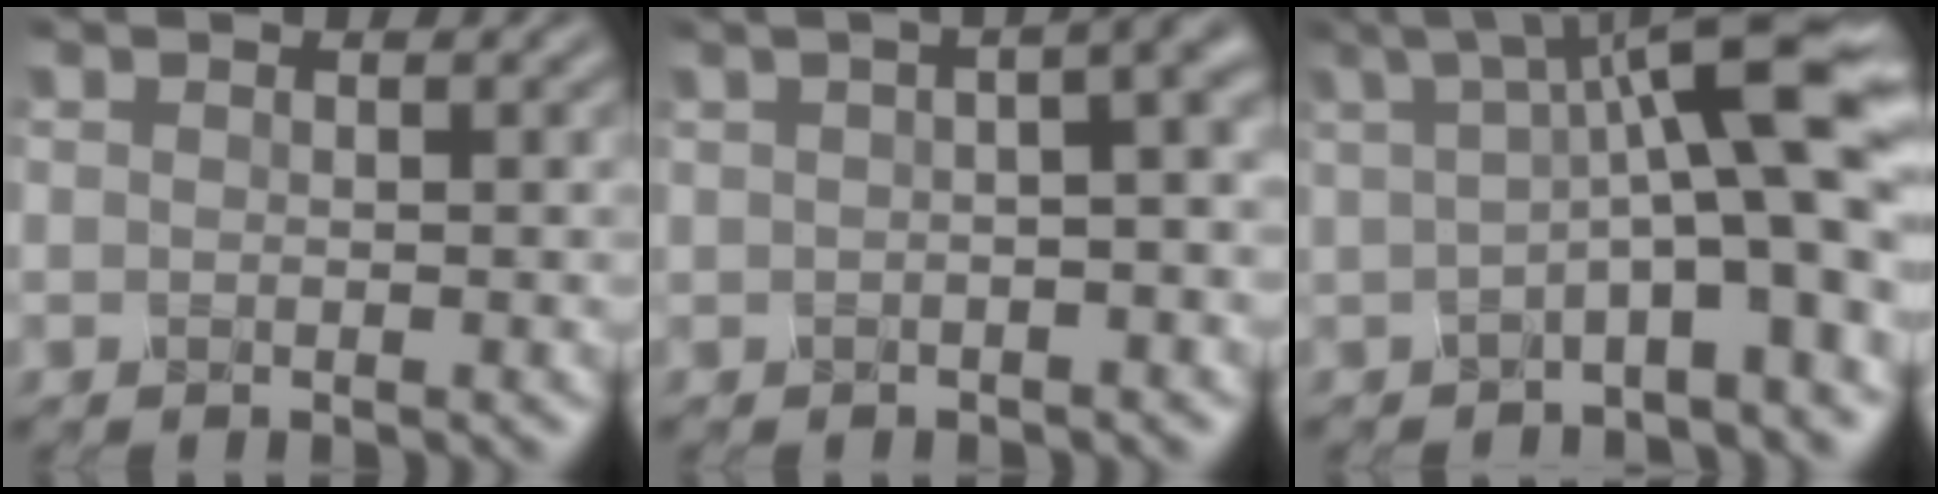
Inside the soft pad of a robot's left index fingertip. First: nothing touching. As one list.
[{"total": 8.6, "force": [1.8, 3.8, 7.6], "torque": [-0.062, 0.039, -0.005]}, {"total": 10.4, "force": [1.4, 2.4, 10.0], "torque": [-0.138, 0.027, 0.012]}]